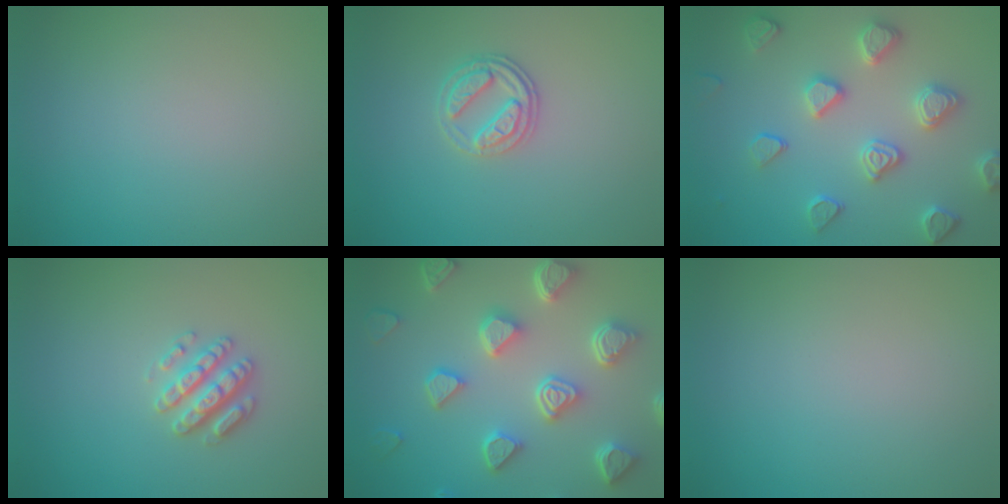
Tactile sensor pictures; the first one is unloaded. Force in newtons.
{"total": 2.7, "press": 2.4, "slide": 1.1}
{"total": 4.6, "press": 4.2, "slide": 1.9}
{"total": 2.8, "press": 2.8, "slide": 0.3}
{"total": 7.0, "press": 5.7, "slide": 4.1}
{"total": 0.0}